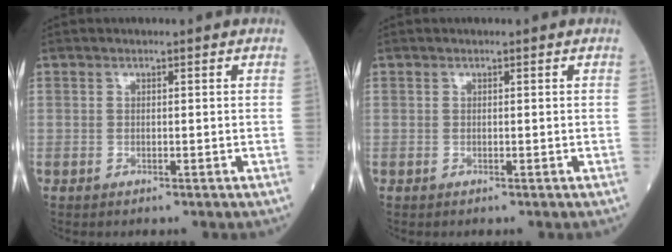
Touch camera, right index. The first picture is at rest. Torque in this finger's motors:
{"motor_torque": [0.00, 0.00, -0.02, -0.01]}